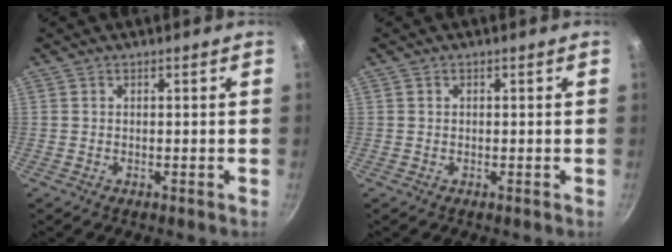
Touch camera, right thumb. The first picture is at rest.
{"total": 0.0}